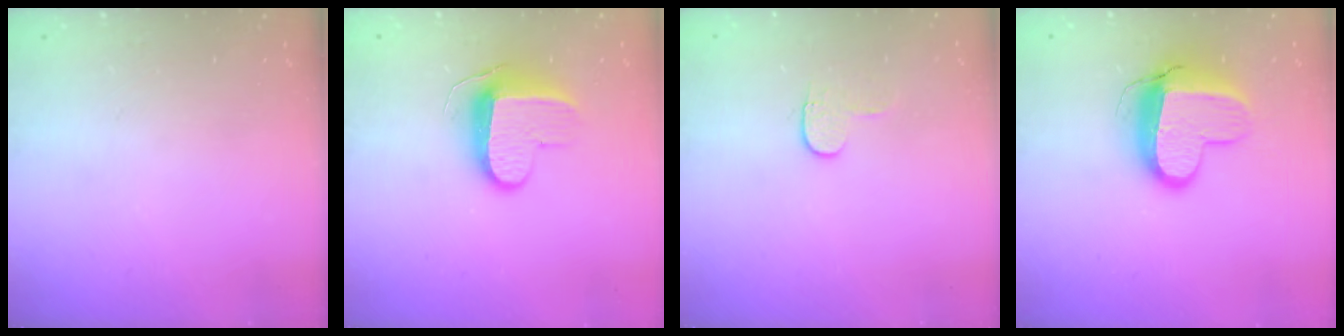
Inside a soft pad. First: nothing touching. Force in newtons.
{"total": 10.0, "press": 10.0, "slide": 1.1}
{"total": 4.1, "press": 4.1, "slide": 0.4}
{"total": 12.4, "press": 12.3, "slide": 1.3}